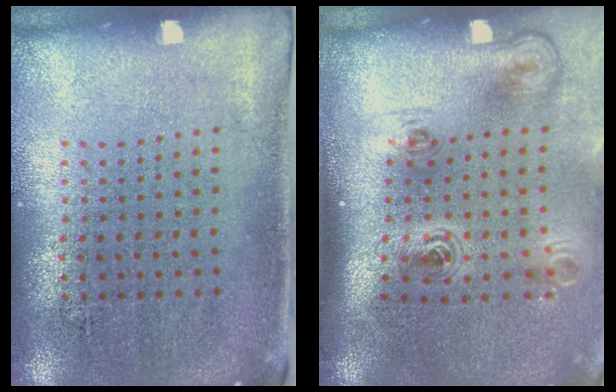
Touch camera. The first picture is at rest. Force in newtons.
{"total": 2.3, "press": 1.4, "slide": 1.8}